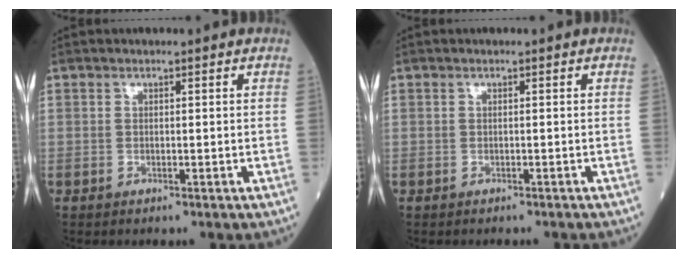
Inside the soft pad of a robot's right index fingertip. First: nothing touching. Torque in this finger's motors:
{"motor_torque": [0.03, 0.02, -0.07, 0.01]}